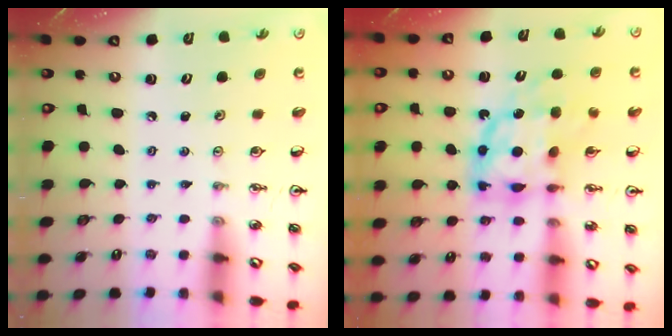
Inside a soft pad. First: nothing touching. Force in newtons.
{"total": 12.0, "press": 12.0, "slide": 0.9}